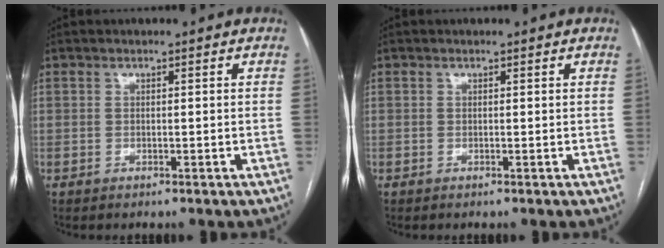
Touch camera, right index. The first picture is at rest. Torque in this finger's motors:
{"motor_torque": [0.00, 0.00, 0.00, 0.00]}